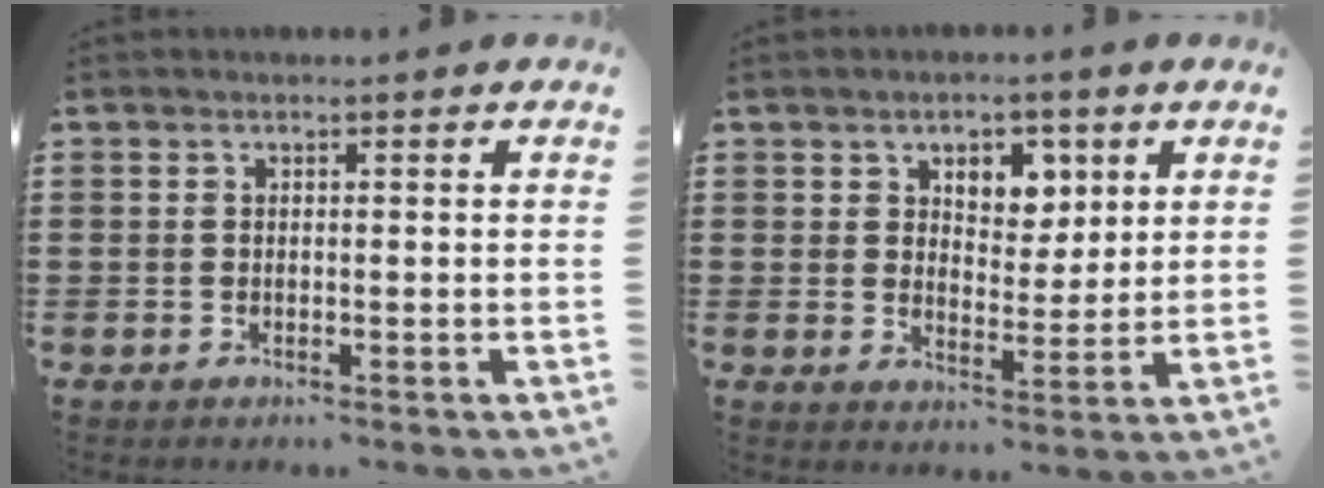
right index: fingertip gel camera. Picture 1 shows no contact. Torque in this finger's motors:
{"motor_torque": [0.16, -0.13, 0.41, 0.03]}